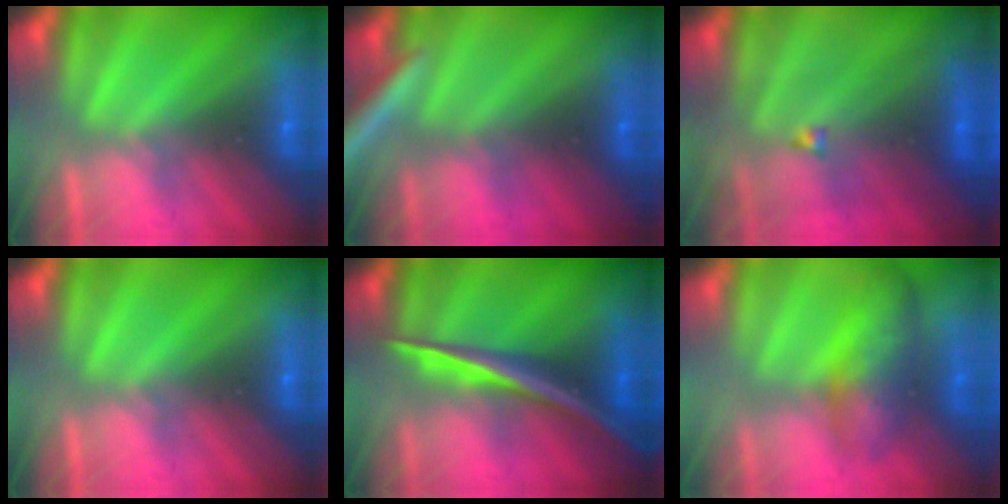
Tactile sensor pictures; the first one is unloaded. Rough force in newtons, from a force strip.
{"total": 2.8}
{"total": 4.8}
{"total": 0.0}
{"total": 2.6}
{"total": 7.3}